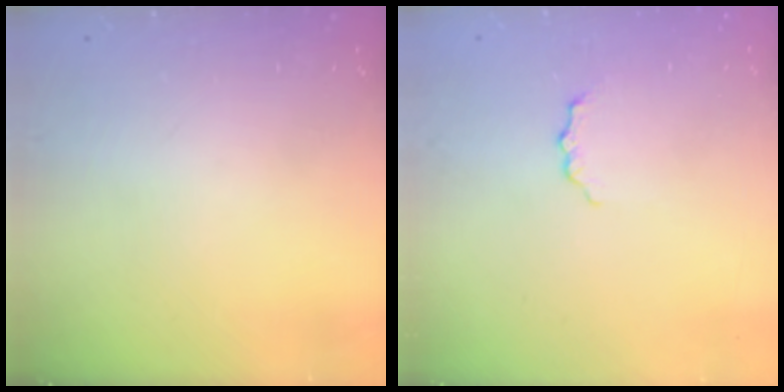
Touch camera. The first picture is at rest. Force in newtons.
{"total": 3.7, "press": 3.7, "slide": 0.4}